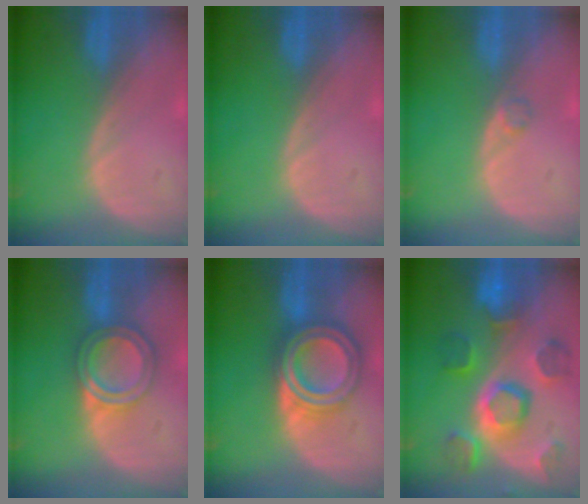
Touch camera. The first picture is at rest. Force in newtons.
{"total": 0.0}
{"total": 1.2, "press": 1.2, "slide": 0.1}
{"total": 6.2, "press": 5.4, "slide": 2.9}
{"total": 8.0, "press": 8.0, "slide": 0.5}
{"total": 11.2, "press": 10.0, "slide": 5.1}